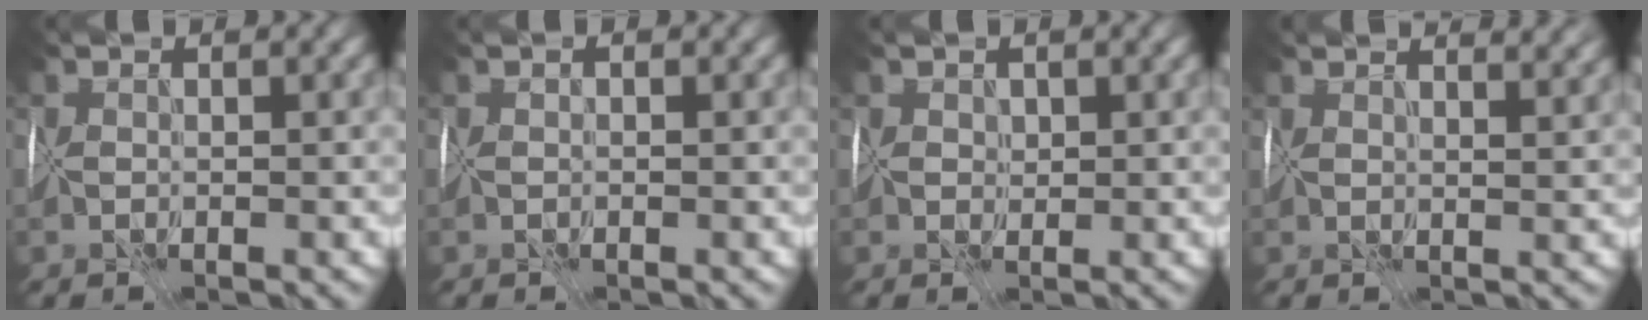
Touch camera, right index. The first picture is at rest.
{"total": 0.0}
{"total": 1.6, "force": [0.7, 1.3, 0.5], "torque": [0.000, 0.008, 0.021]}
{"total": 6.1, "force": [4.2, 2.4, 3.7], "torque": [-0.063, 0.027, 0.069]}